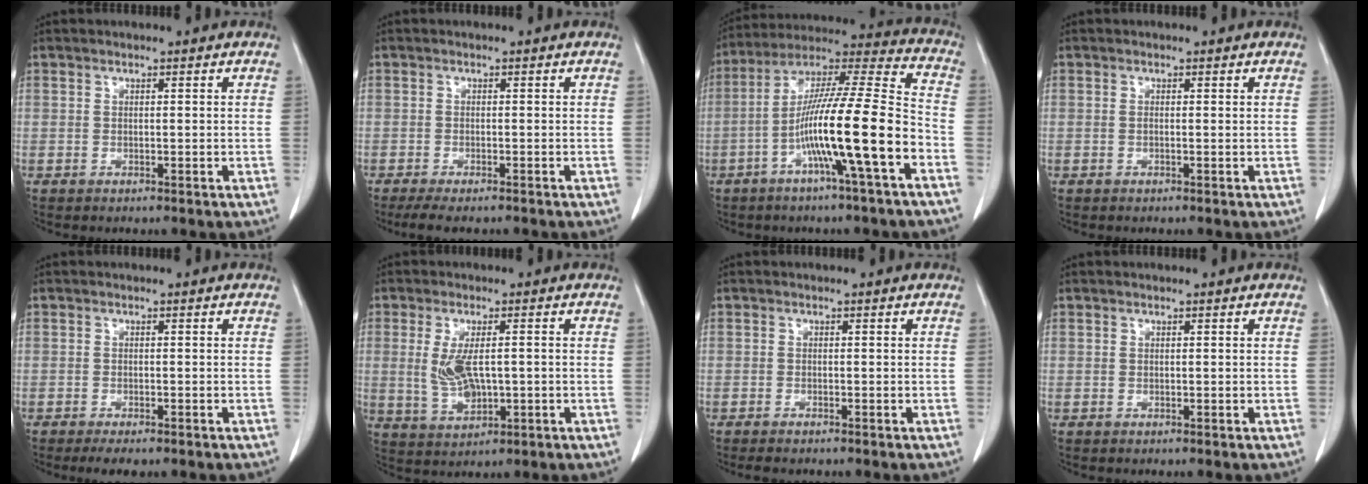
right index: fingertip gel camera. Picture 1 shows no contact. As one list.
[{"total": 6.3, "force": [-5.3, 1.3, 3.2], "torque": [-0.042, -0.011, -0.078]}, {"total": 17.5, "force": [-6.1, -0.1, 16.3], "torque": [-0.285, 0.008, -0.111]}, {"total": 0.0}, {"total": 3.5, "force": [-2.7, 1.0, 2.0], "torque": [-0.029, -0.007, -0.034]}, {"total": 6.2, "force": [0.0, 2.3, 5.7], "torque": [-0.121, -0.001, 0.009]}, {"total": 2.1, "force": [-1.8, 0.3, 1.0], "torque": [-0.019, -0.006, -0.020]}, {"total": 0.0}]